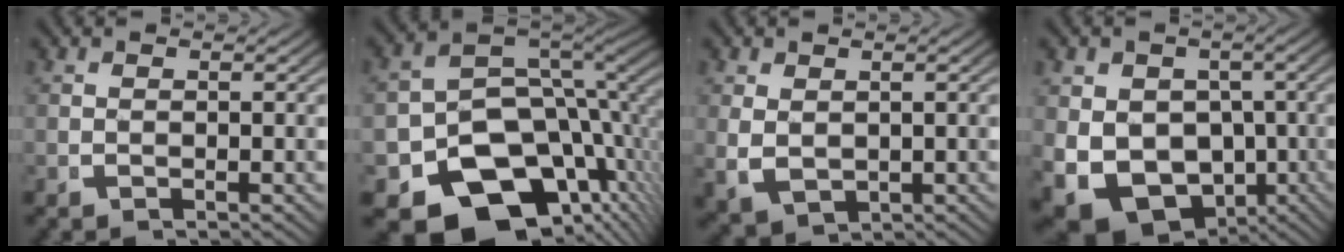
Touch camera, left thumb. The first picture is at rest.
{"total": 19.1, "force": [-6.7, 13.4, 11.9], "torque": [-0.212, -0.055, -0.094]}
{"total": 3.4, "force": [0.0, 2.6, 2.2], "torque": [-0.061, -0.023, 0.023]}
{"total": 12.4, "force": [-4.0, 9.3, 7.1], "torque": [-0.166, -0.078, -0.029]}